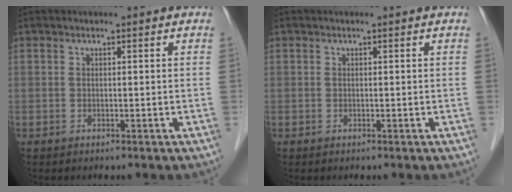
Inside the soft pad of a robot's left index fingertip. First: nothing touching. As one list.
[{"total": 0.0}]